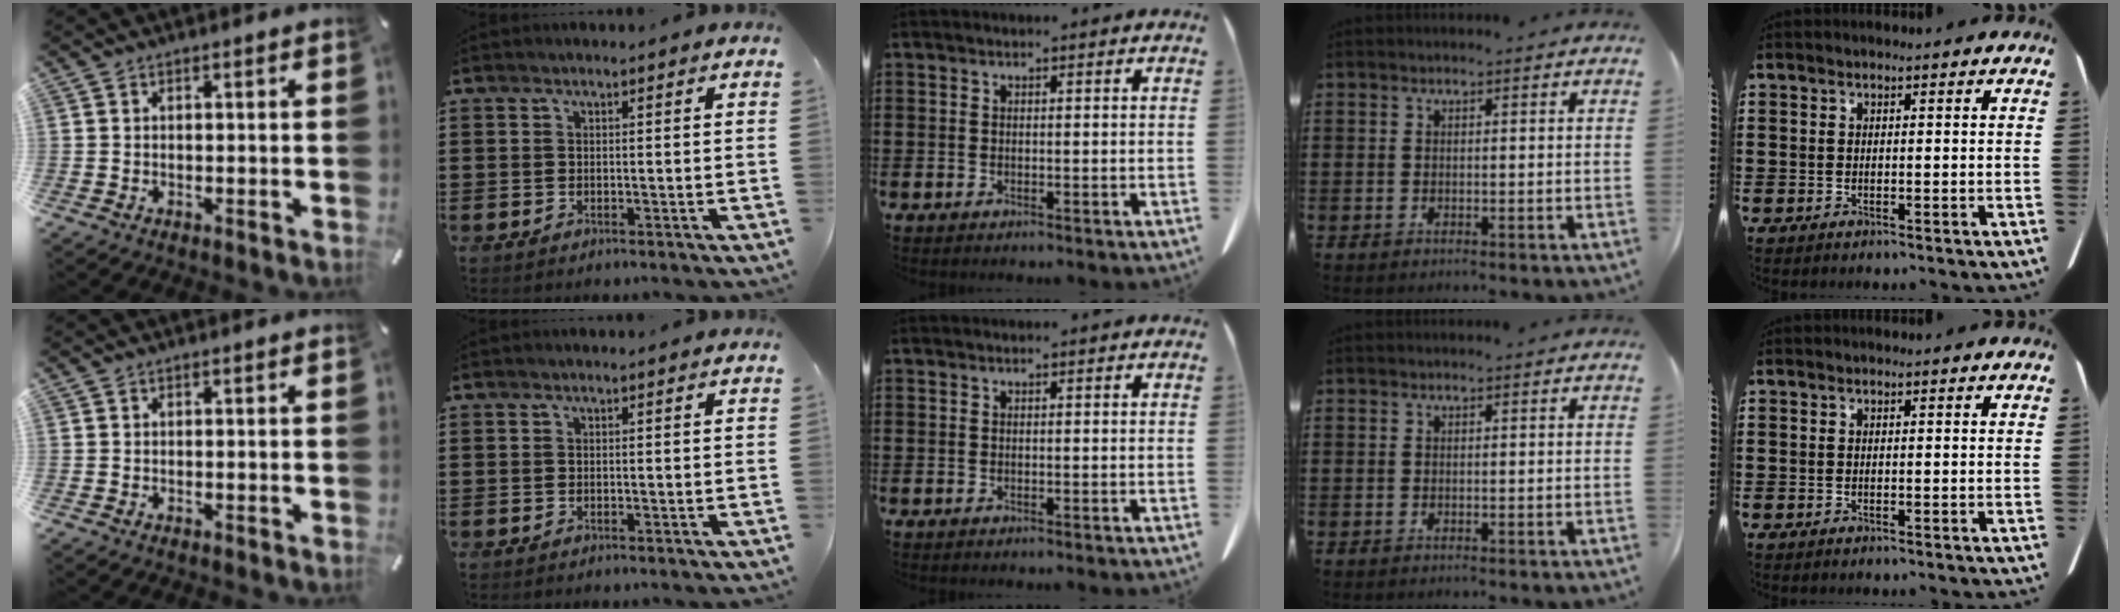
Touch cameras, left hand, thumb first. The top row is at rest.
{}